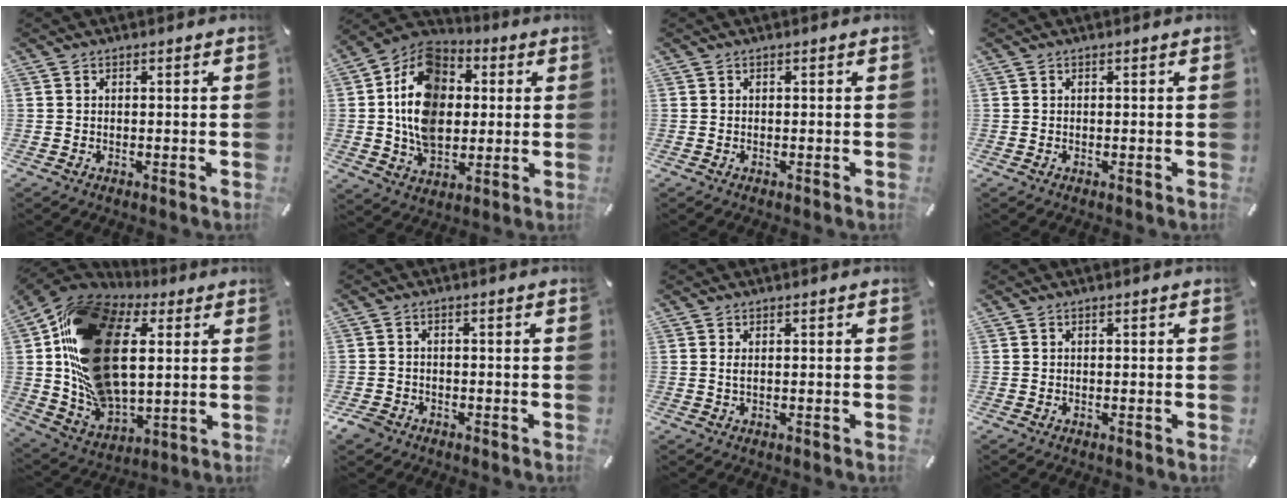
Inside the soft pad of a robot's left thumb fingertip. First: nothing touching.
{"total": 16.4, "force": [1.2, 12.6, 10.4], "torque": [-0.211, -0.001, 0.018]}
{"total": 0.0}
{"total": 0.0}
{"total": 26.7, "force": [6.3, 18.3, 18.4], "torque": [-0.378, -0.026, 0.116]}
{"total": 2.9, "force": [-2.0, 2.0, 0.8], "torque": [-0.027, 0.005, -0.043]}
{"total": 1.2, "force": [0.2, 0.2, 1.1], "torque": [-0.024, -0.002, 0.004]}
{"total": 0.0}